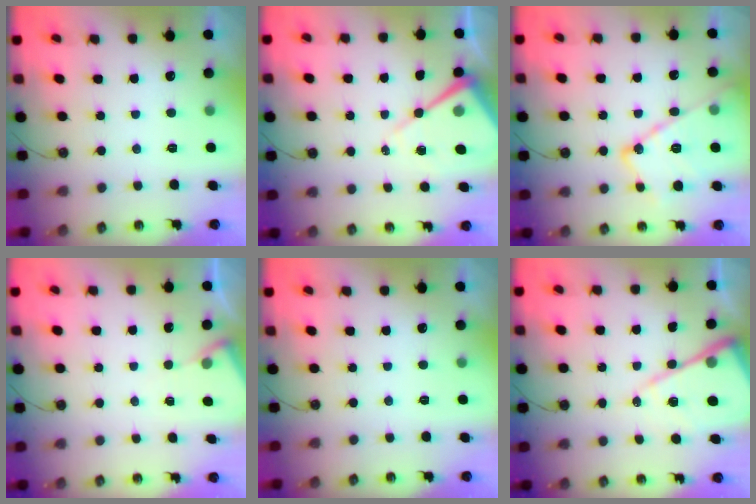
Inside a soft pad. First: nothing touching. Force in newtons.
{"total": 11.4, "press": 11.3, "slide": 1.1}
{"total": 17.3, "press": 17.3, "slide": 1.5}
{"total": 4.3, "press": 4.3, "slide": 0.5}
{"total": 0.0}
{"total": 15.2, "press": 15.1, "slide": 1.4}